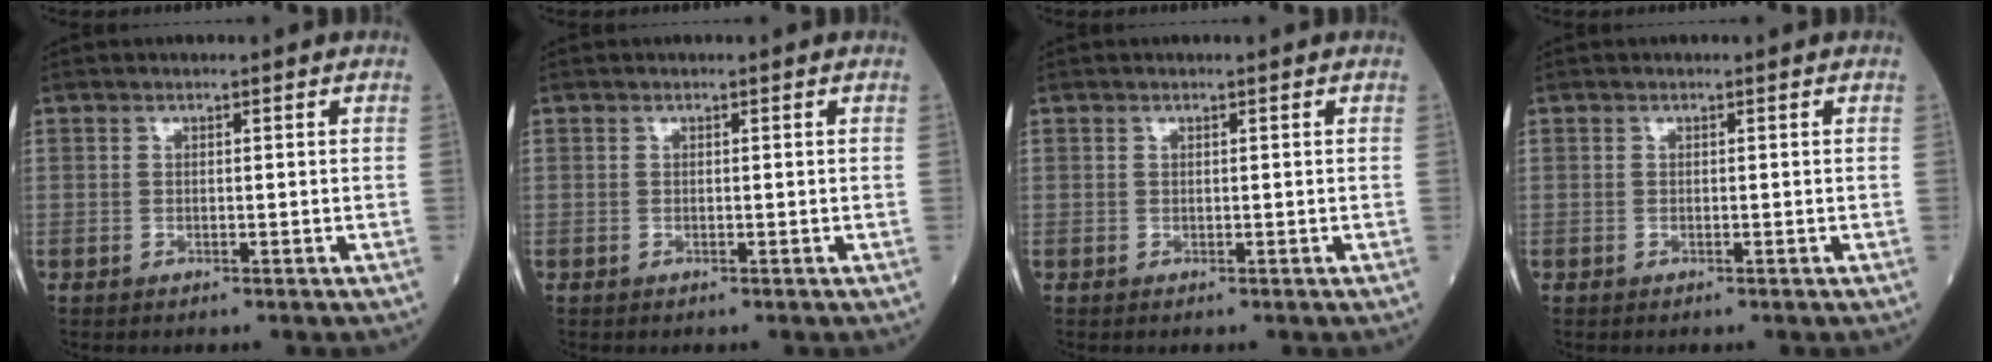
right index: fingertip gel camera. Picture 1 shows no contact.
{"total": 0.0}
{"total": 0.0}
{"total": 0.0}